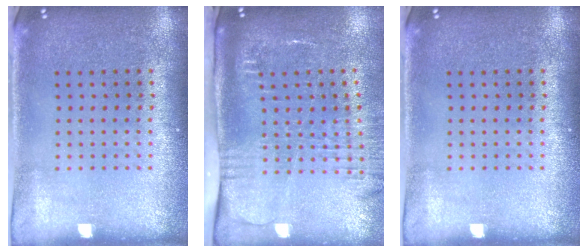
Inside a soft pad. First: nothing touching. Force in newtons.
{"total": 2.7, "press": 2.0, "slide": 1.8}
{"total": 0.0}